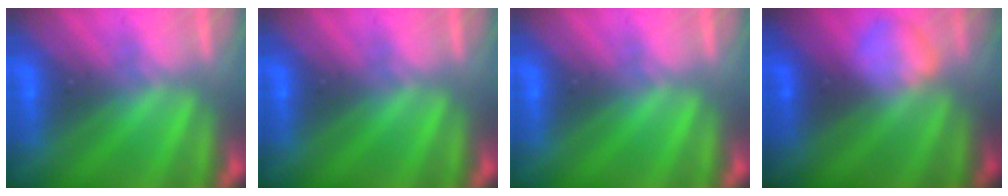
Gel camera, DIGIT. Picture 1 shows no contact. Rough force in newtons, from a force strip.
{"total": 0.0}
{"total": 0.0}
{"total": 2.2}